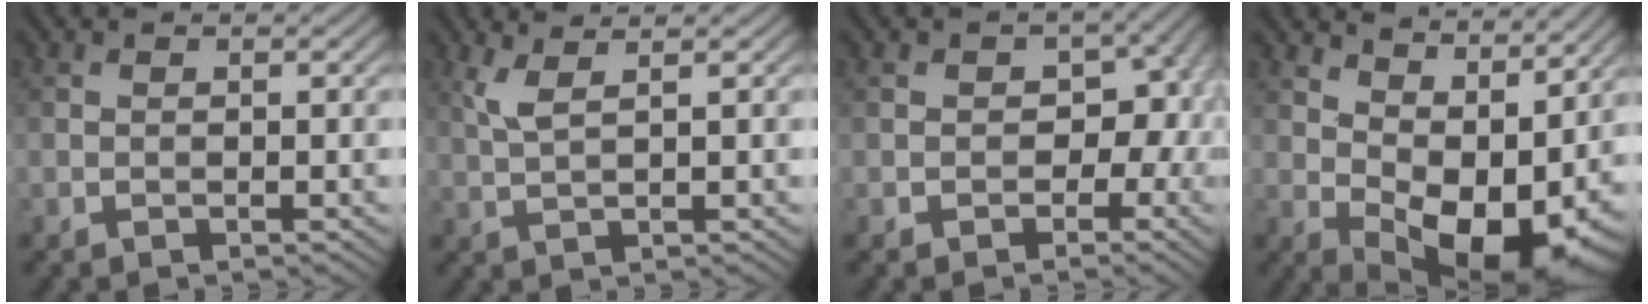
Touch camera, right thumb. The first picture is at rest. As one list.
[{"total": 2.8, "force": [1.6, 0.5, 2.2], "torque": [-0.052, 0.006, 0.037]}, {"total": 5.6, "force": [-0.7, 4.4, 3.3], "torque": [-0.037, -0.004, -0.010]}, {"total": 13.7, "force": [4.2, 7.7, 10.6], "torque": [-0.156, -0.007, 0.087]}]